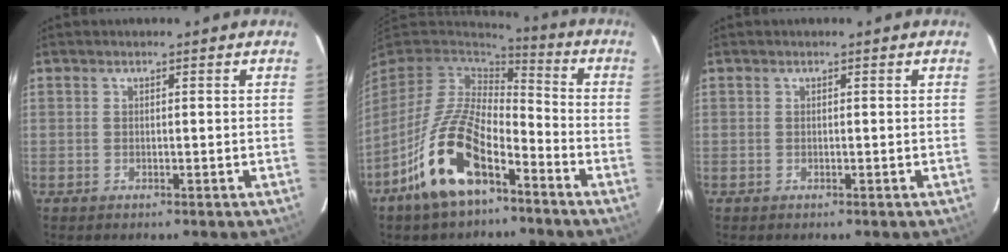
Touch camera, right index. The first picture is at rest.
{"total": 14.9, "force": [-8.0, 5.6, 11.3], "torque": [-0.233, -0.006, -0.150]}
{"total": 0.0}